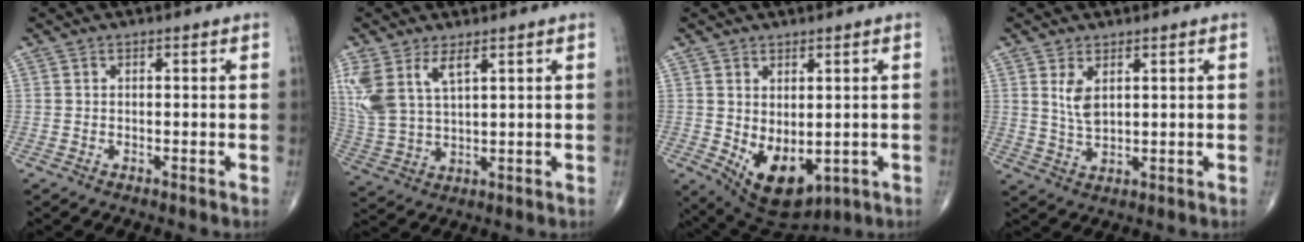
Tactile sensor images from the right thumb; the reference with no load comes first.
{"total": 10.4, "force": [4.9, 4.8, 7.7], "torque": [-0.179, -0.011, 0.113]}
{"total": 10.2, "force": [-1.6, 5.9, 8.1], "torque": [-0.111, -0.007, 0.004]}
{"total": 4.4, "force": [1.7, 2.1, 3.4], "torque": [-0.063, -0.013, 0.042]}